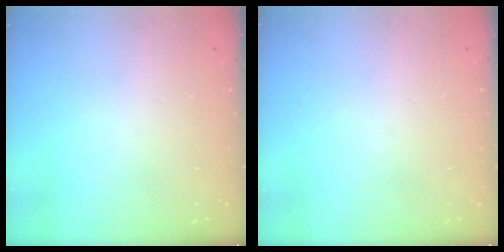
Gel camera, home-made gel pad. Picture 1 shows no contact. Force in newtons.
{"total": 0.0}